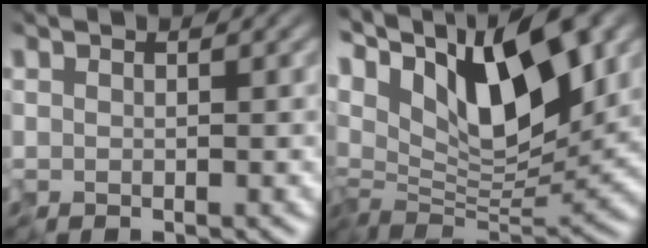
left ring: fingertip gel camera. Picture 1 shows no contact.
{"total": 12.7, "force": [3.3, 5.5, 10.9], "torque": [-0.175, 0.011, 0.044]}